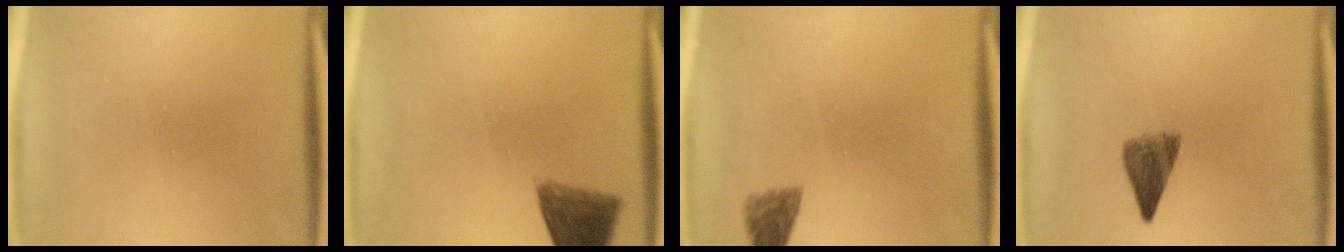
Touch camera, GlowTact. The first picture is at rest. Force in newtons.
{"total": 6.4}
{"total": 2.0}
{"total": 4.7}